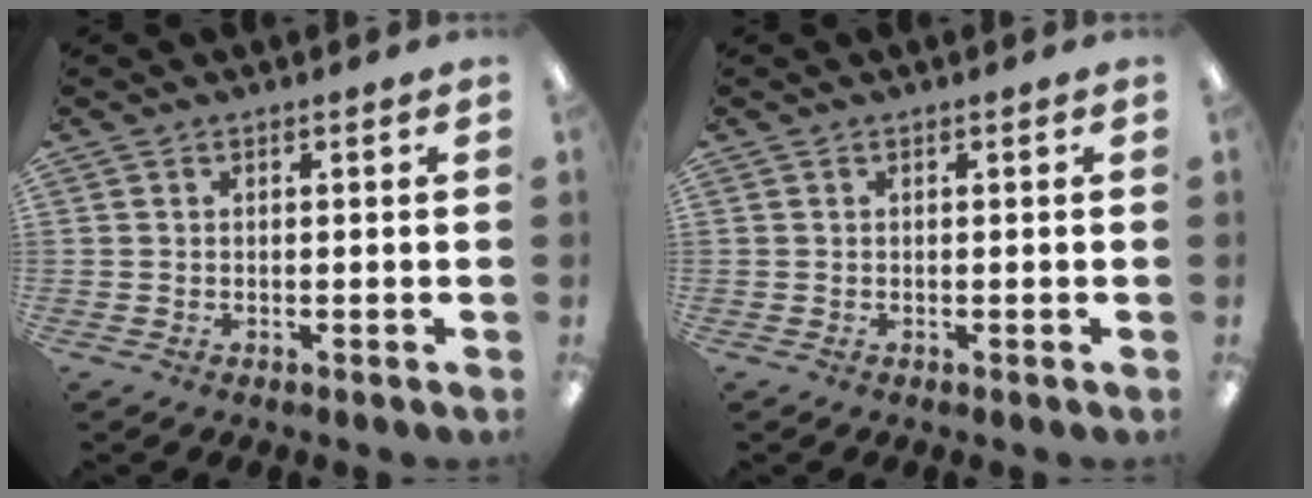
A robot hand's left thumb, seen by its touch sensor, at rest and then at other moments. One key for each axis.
{"total": 0.0}